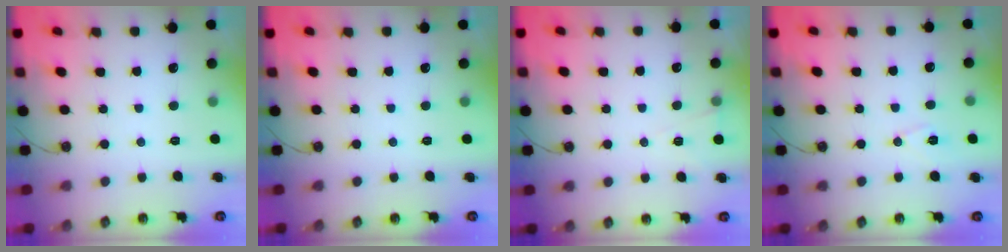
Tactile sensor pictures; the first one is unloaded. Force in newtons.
{"total": 0.0}
{"total": 4.8, "press": 2.5, "slide": 4.1}
{"total": 6.6, "press": 5.5, "slide": 3.6}